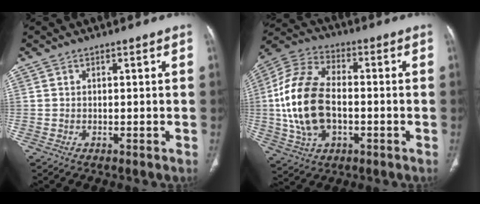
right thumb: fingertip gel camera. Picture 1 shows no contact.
{"total": 17.9, "force": [-1.4, 10.9, 14.1], "torque": [-0.289, 0.020, -0.023]}